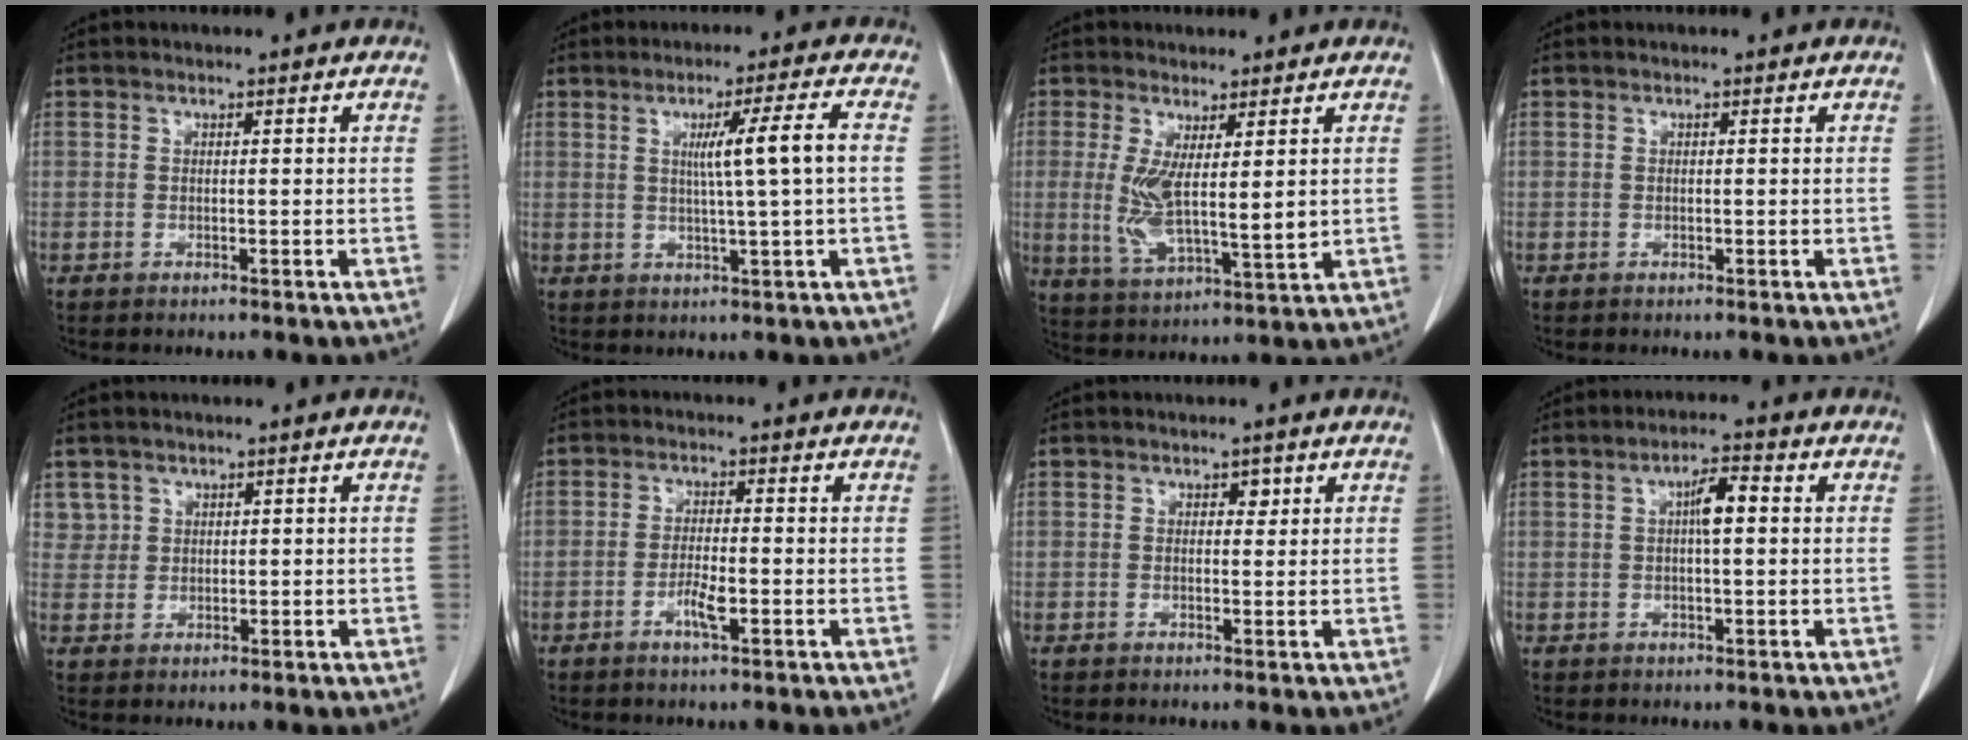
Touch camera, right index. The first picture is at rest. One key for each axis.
{"total": 7.2, "fx": 0.8, "fy": -1.2, "fz": 7.0, "tx": -0.111, "ty": 0.001, "tz": 0.017}
{"total": 8.7, "fx": 1.3, "fy": 2.0, "fz": 8.4, "tx": -0.170, "ty": -0.017, "tz": 0.031}
{"total": 0.0}
{"total": 2.9, "fx": 1.5, "fy": 2.4, "fz": -0.3, "tx": 0.021, "ty": 0.005, "tz": 0.023}
{"total": 3.7, "fx": -1.5, "fy": 0.7, "fz": 3.3, "tx": -0.060, "ty": 0.000, "tz": -0.029}
{"total": 1.4, "fx": 0.7, "fy": 0.9, "fz": 0.8, "tx": -0.004, "ty": 0.000, "tz": 0.007}
{"total": 4.3, "fx": 0.7, "fy": 0.9, "fz": 4.1, "tx": -0.068, "ty": 0.010, "tz": 0.009}